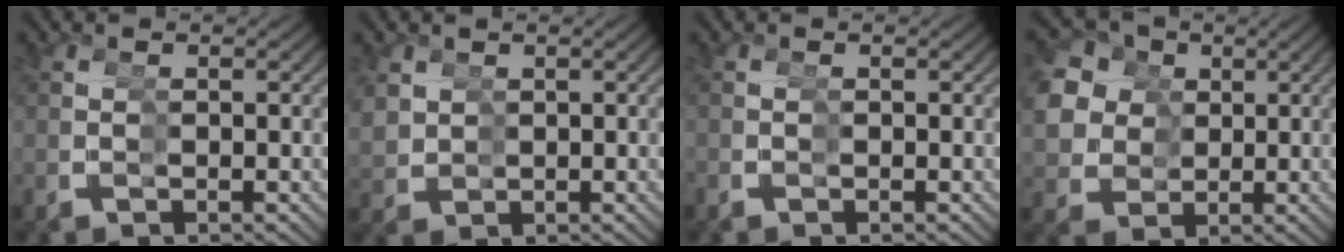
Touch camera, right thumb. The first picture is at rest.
{"total": 2.4, "force": [1.8, 1.6, -0.2], "torque": [-0.006, -0.004, 0.039]}
{"total": 0.5, "force": [-0.3, 0.4, 0.2], "torque": [-0.005, -0.004, -0.004]}
{"total": 10.6, "force": [3.7, 9.0, 4.2], "torque": [-0.096, -0.001, 0.055]}